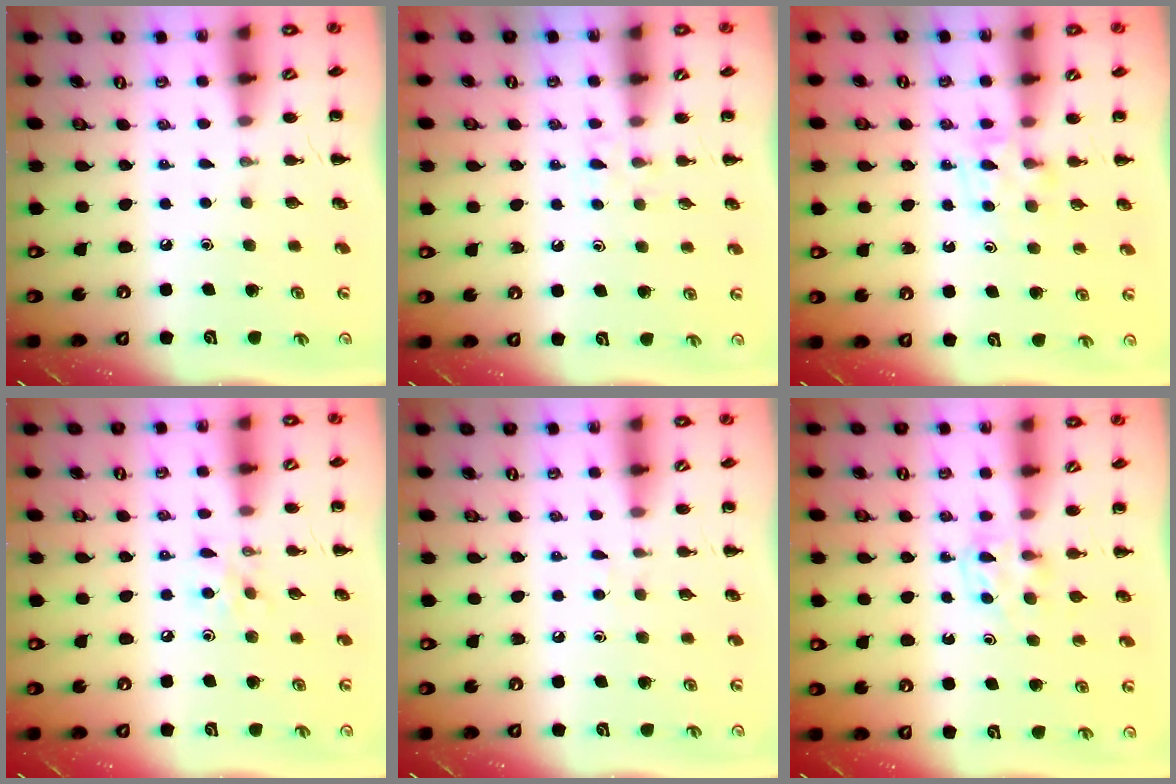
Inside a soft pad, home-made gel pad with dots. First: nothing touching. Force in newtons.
{"total": 2.2, "press": 2.0, "slide": 1.0}
{"total": 6.2, "press": 6.0, "slide": 1.4}
{"total": 6.5, "press": 6.2, "slide": 1.9}
{"total": 2.9, "press": 2.8, "slide": 1.0}
{"total": 3.6, "press": 3.3, "slide": 1.3}